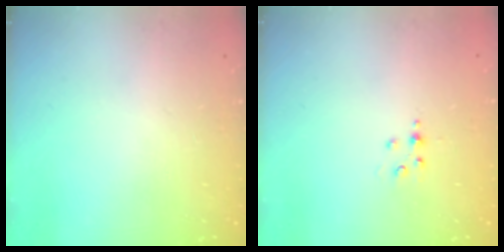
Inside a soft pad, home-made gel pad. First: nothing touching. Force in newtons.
{"total": 2.8, "press": 2.8, "slide": 0.4}